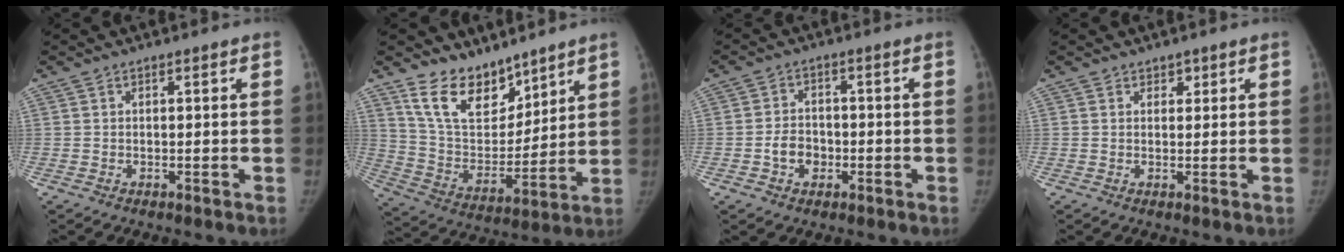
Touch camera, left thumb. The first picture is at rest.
{"total": 14.7, "force": [11.0, 7.7, 6.0], "torque": [-0.064, -0.072, 0.217]}
{"total": 4.8, "force": [-1.5, 3.8, 2.6], "torque": [-0.025, 0.015, -0.030]}
{"total": 1.5, "force": [1.0, 1.0, 0.5], "torque": [0.007, -0.005, 0.013]}